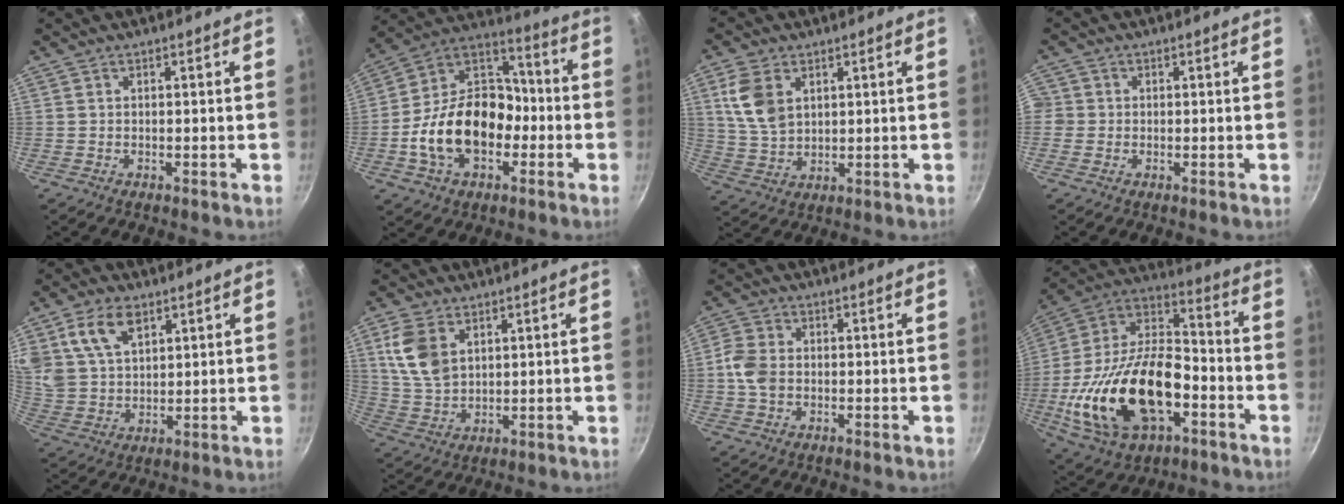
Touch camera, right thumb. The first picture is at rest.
{"total": 20.3, "force": [-5.0, 14.0, 13.8], "torque": [-0.205, 0.061, -0.099]}
{"total": 9.1, "force": [3.3, 6.0, 6.0], "torque": [-0.110, -0.013, 0.071]}
{"total": 2.5, "force": [-0.4, 2.5, 0.5], "torque": [0.003, 0.006, -0.015]}
{"total": 11.1, "force": [5.3, 7.0, 6.8], "torque": [-0.114, -0.015, 0.109]}
{"total": 9.9, "force": [3.5, 6.5, 6.5], "torque": [-0.121, -0.014, 0.077]}
{"total": 5.9, "force": [-0.5, 4.5, 3.8], "torque": [-0.070, 0.009, -0.019]}
{"total": 28.2, "force": [-7.9, 16.0, 21.8], "torque": [-0.403, 0.042, -0.141]}